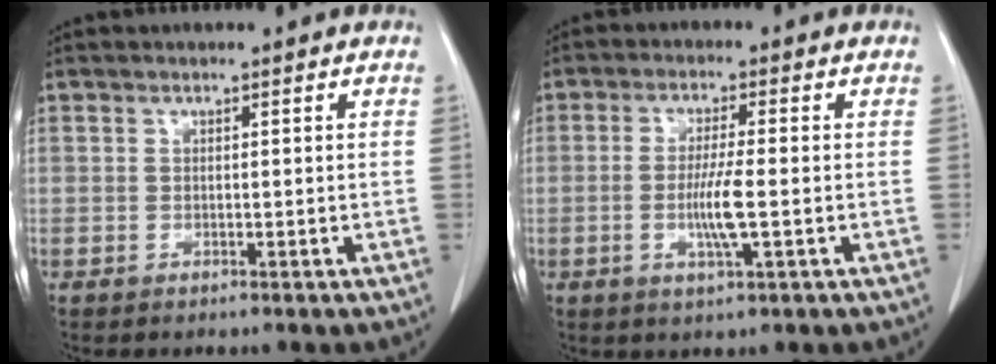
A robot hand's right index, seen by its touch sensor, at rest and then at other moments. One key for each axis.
{"total": 5.7, "fx": -1.2, "fy": 0.1, "fz": 5.5, "tx": -0.109, "ty": -0.011, "tz": -0.021}